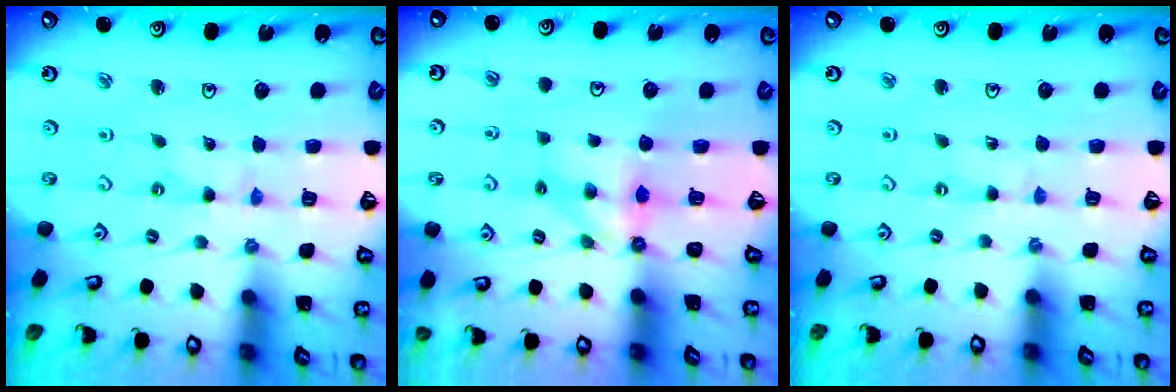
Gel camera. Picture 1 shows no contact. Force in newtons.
{"total": 5.5, "press": 5.5, "slide": 0.1}
{"total": 0.0}